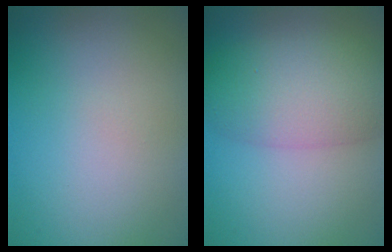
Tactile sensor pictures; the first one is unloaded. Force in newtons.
{"total": 6.7, "press": 6.7, "slide": 0.3}